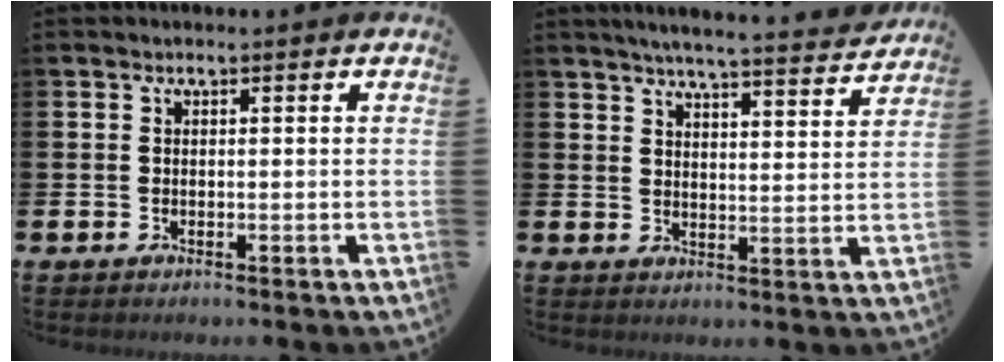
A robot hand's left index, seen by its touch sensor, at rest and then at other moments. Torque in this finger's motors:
{"motor_torque": [1.02, -1.12, 0.45, 0.05]}